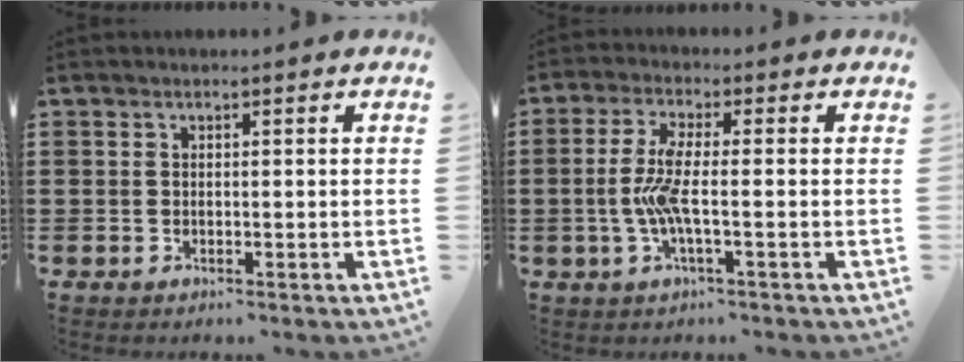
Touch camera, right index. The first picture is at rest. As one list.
[{"total": 5.8, "force": [-1.2, 0.9, 5.6], "torque": [-0.136, -0.015, -0.034]}]